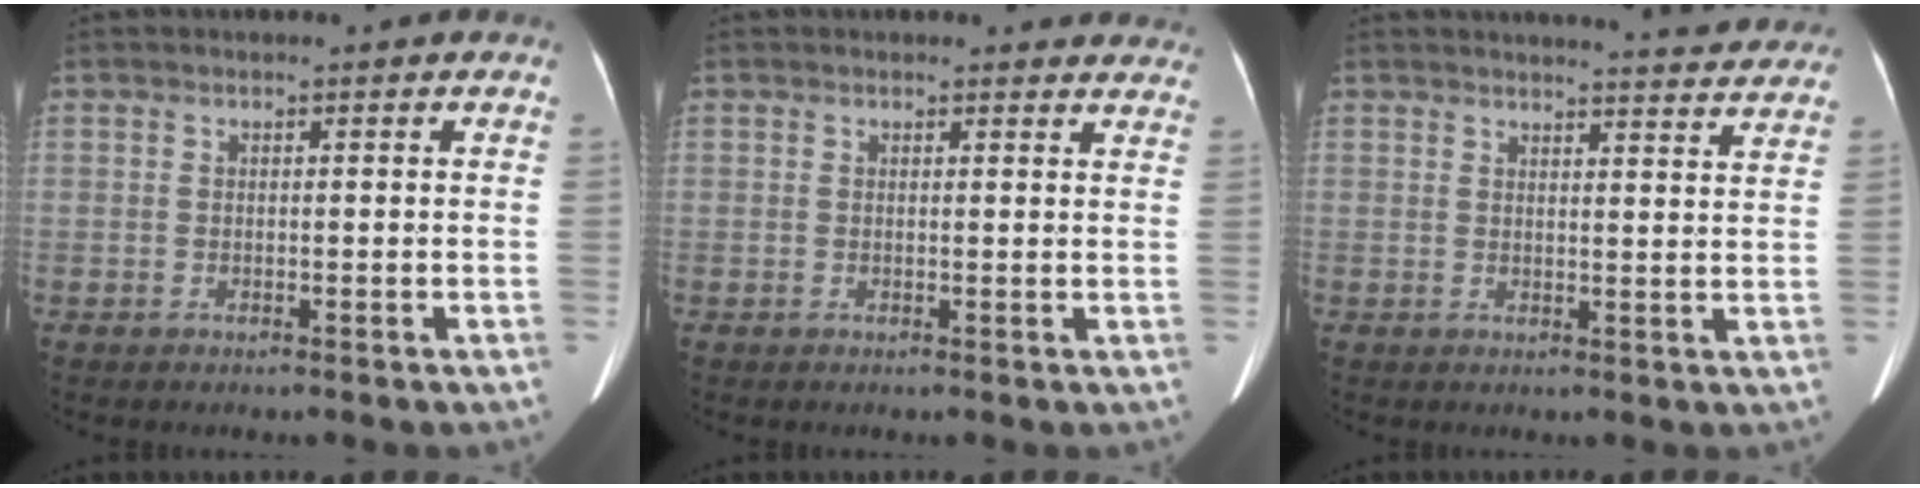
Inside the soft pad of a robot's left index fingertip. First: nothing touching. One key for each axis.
{"total": 5.4, "fx": 5.1, "fy": 1.7, "fz": 0.6, "tx": 0.017, "ty": -0.010, "tz": 0.031}
{"total": 10.6, "fx": 10.4, "fy": 0.3, "fz": 2.3, "tx": -0.026, "ty": -0.023, "tz": 0.106}